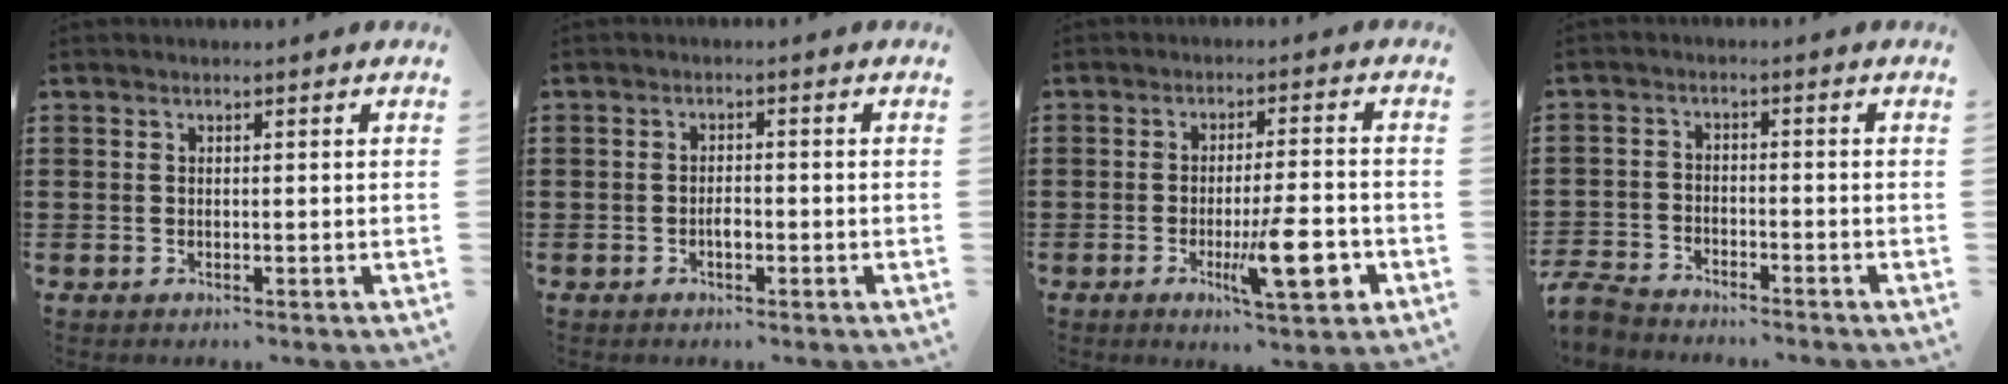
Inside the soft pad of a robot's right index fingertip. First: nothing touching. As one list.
[{"total": 1.6, "force": [-0.6, 0.6, 1.3], "torque": [-0.026, -0.001, -0.011]}, {"total": 10.6, "force": [-3.4, 2.4, 9.7], "torque": [-0.147, -0.009, -0.054]}, {"total": 3.8, "force": [-3.7, 0.6, 0.3], "torque": [-0.023, -0.004, -0.082]}]